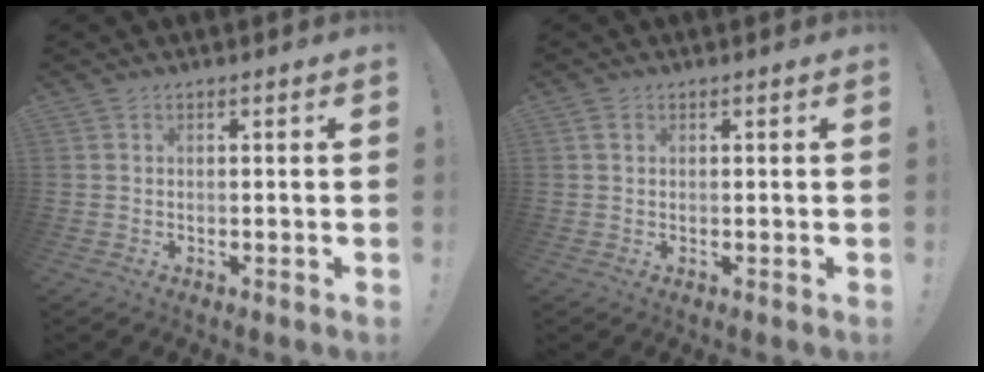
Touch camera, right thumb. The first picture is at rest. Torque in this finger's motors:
{"motor_torque": [0.16, 0.51, 0.14, -0.14, 0.00]}